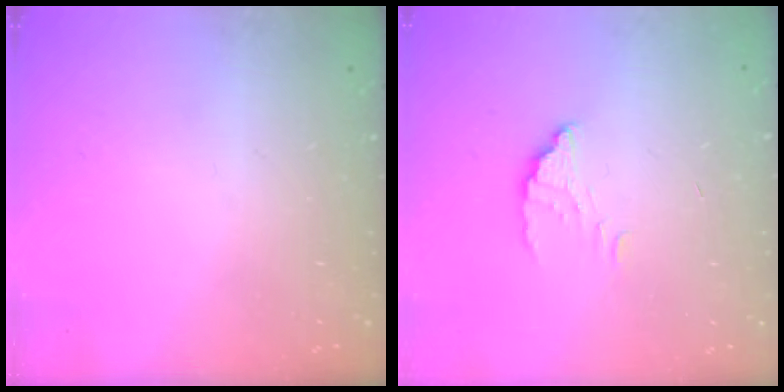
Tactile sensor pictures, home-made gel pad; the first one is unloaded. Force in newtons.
{"total": 2.5, "press": 2.5, "slide": 0.1}